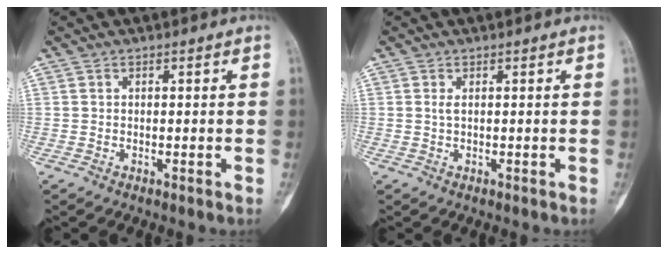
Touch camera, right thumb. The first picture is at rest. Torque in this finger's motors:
{"motor_torque": [-0.41, -0.40, 0.00, 0.00, 0.01]}